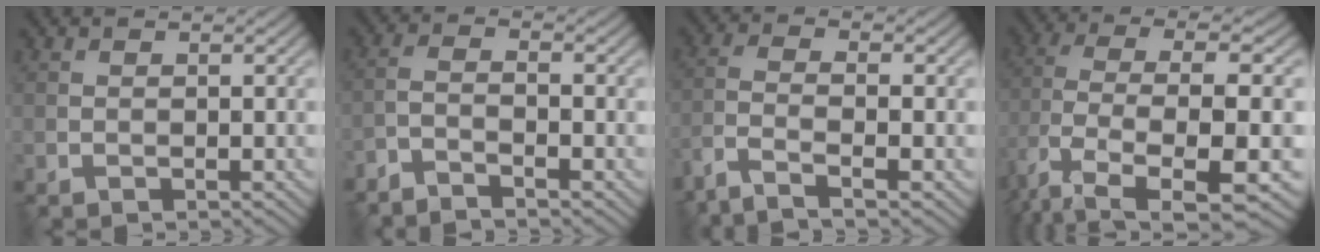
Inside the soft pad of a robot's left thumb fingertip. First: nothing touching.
{"total": 3.0, "force": [-2.6, 0.3, 1.4], "torque": [-0.025, 0.000, -0.063]}
{"total": 4.9, "force": [-3.3, 0.9, 3.5], "torque": [-0.066, -0.003, -0.080]}
{"total": 9.4, "force": [-1.4, 3.8, 8.5], "torque": [-0.186, -0.009, -0.026]}